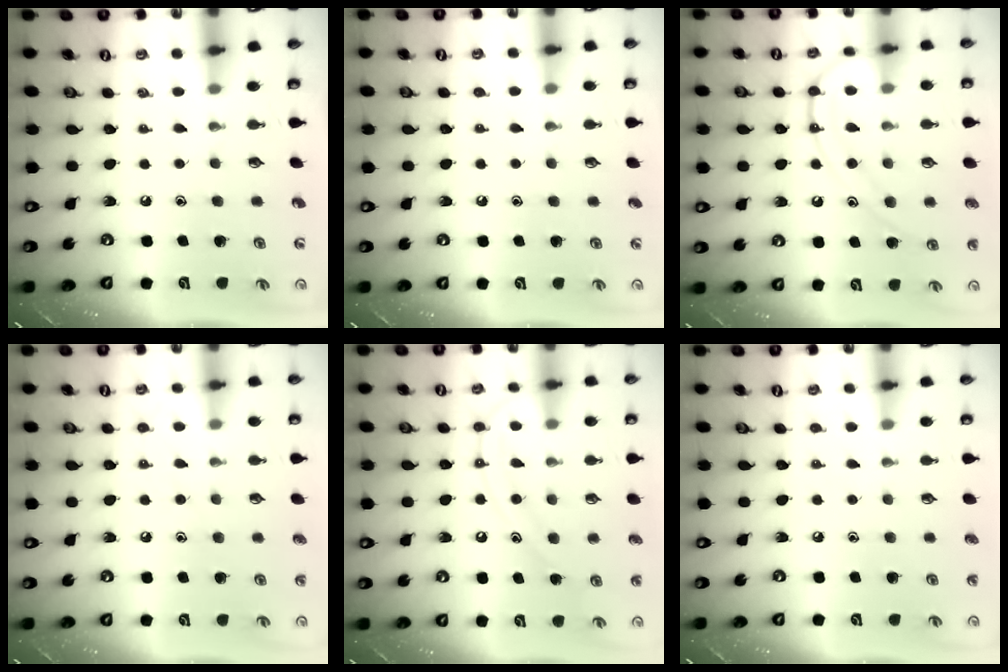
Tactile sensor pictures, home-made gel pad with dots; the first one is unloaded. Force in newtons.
{"total": 2.9, "press": 2.8, "slide": 0.4}
{"total": 12.6, "press": 12.5, "slide": 1.3}
{"total": 7.4, "press": 7.4, "slide": 0.6}
{"total": 13.0, "press": 13.0, "slide": 1.2}
{"total": 3.1, "press": 3.1, "slide": 0.4}